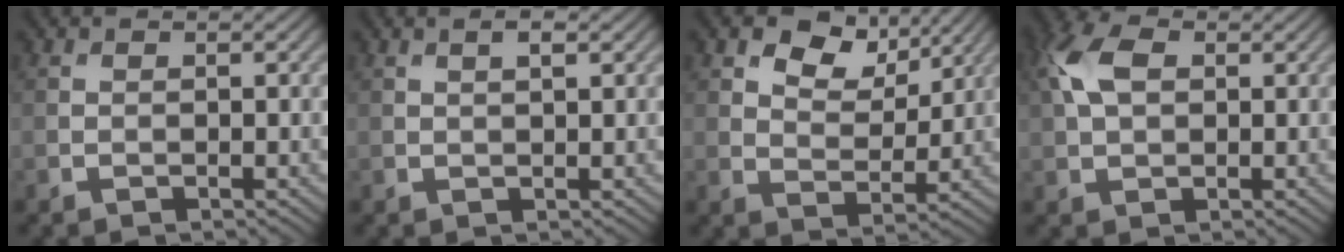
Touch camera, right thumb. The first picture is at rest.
{"total": 1.7, "force": [0.9, 0.3, 1.5], "torque": [-0.022, -0.001, 0.018]}
{"total": 6.8, "force": [4.1, 3.8, 3.9], "torque": [-0.071, -0.007, 0.066]}
{"total": 6.6, "force": [1.8, 4.1, 4.9], "torque": [-0.129, 0.018, 0.028]}